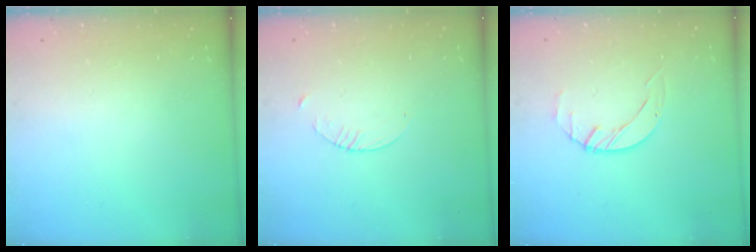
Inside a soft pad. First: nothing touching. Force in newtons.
{"total": 1.5, "press": 1.5, "slide": 0.2}
{"total": 2.0, "press": 2.0, "slide": 0.3}